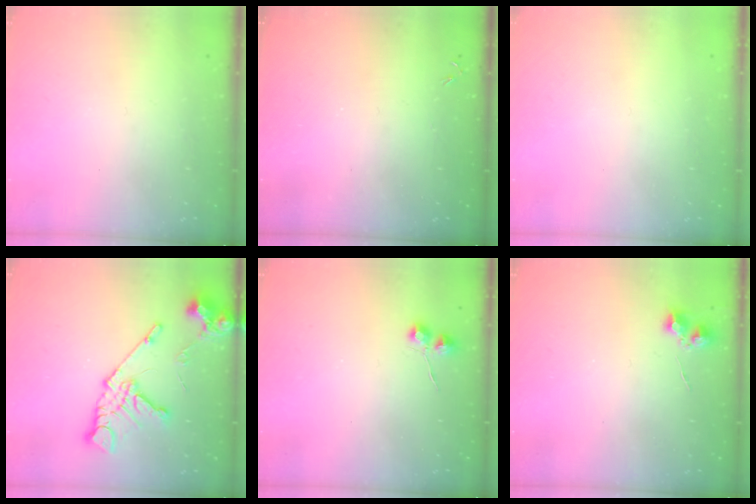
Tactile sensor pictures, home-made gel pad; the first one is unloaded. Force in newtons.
{"total": 0.0}
{"total": 0.0}
{"total": 14.5, "press": 14.4, "slide": 1.6}
{"total": 5.5, "press": 5.5, "slide": 0.9}
{"total": 6.5, "press": 6.5, "slide": 0.5}